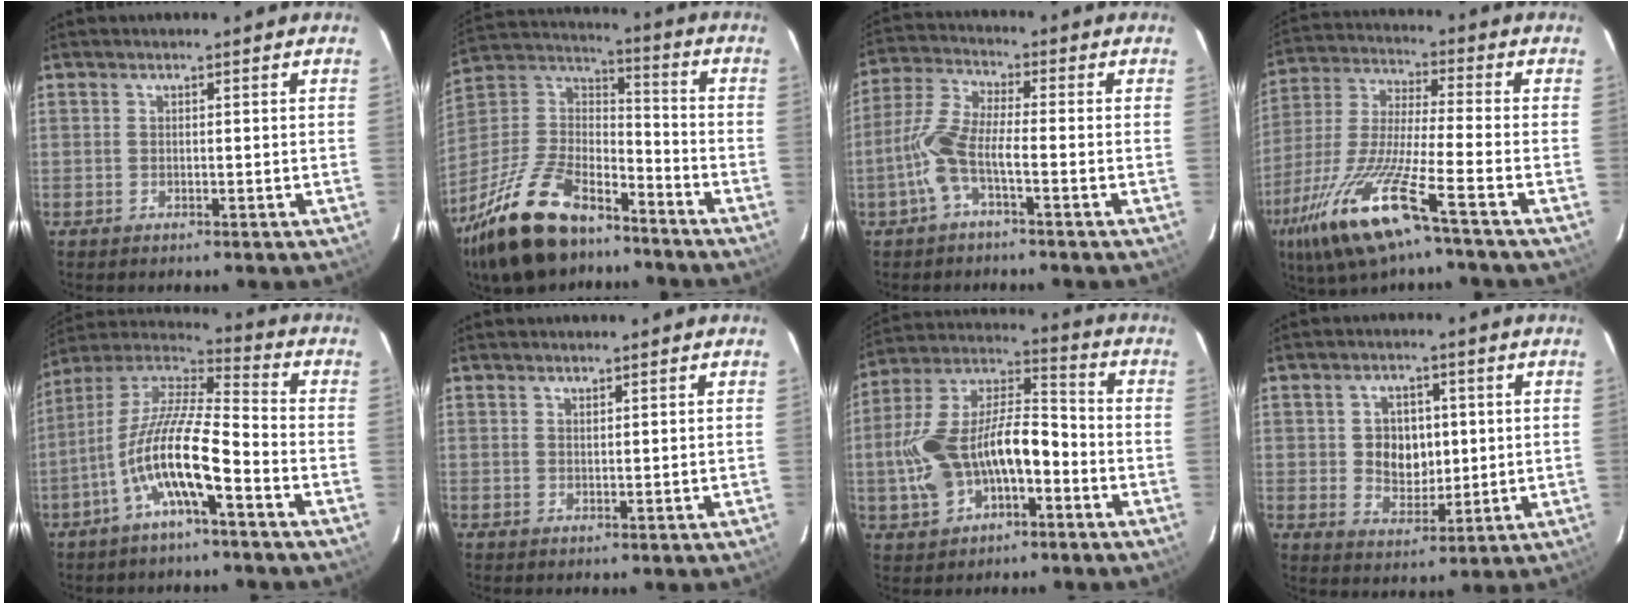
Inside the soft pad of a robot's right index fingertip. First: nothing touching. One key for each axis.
{"total": 24.4, "fx": -17.3, "fy": 10.6, "fz": 13.5, "tx": -0.290, "ty": 0.001, "tz": -0.298}
{"total": 7.9, "fx": -3.0, "fy": 1.7, "fz": 7.1, "tx": -0.167, "ty": 0.008, "tz": -0.061}
{"total": 17.1, "fx": -9.7, "fy": 1.4, "fz": 14.1, "tx": -0.302, "ty": -0.032, "tz": -0.189}
{"total": 14.0, "fx": -6.1, "fy": 2.6, "fz": 12.3, "tx": -0.233, "ty": -0.002, "tz": -0.122}
{"total": 0.8, "fx": 0.7, "fy": 0.1, "fz": 0.3, "tx": -0.007, "ty": 0.001, "tz": 0.013}
{"total": 17.9, "fx": -4.9, "fy": 9.4, "fz": 14.4, "tx": -0.293, "ty": 0.018, "tz": -0.082}
{"total": 7.5, "fx": 0.6, "fy": 5.7, "fz": 4.8, "tx": -0.087, "ty": 0.007, "tz": 0.022}